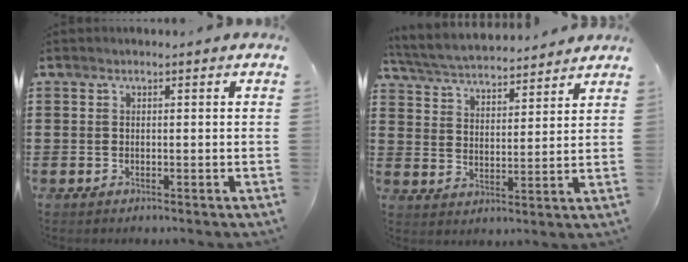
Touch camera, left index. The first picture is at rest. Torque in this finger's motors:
{"motor_torque": [1.04, -1.10, 0.32, 0.08]}